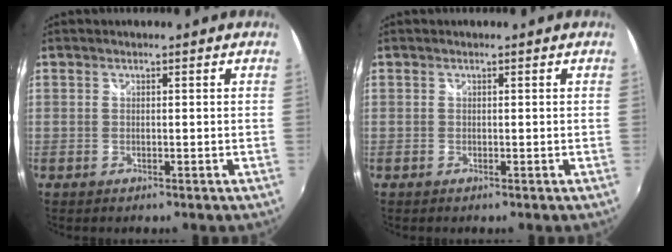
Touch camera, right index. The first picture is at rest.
{"total": 0.0}